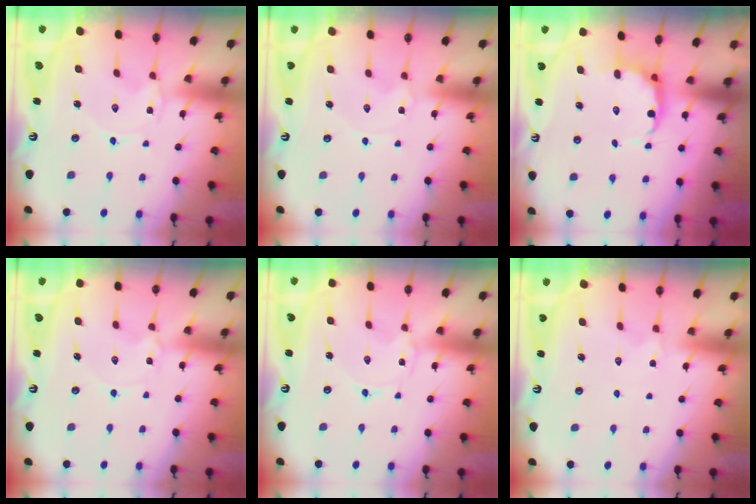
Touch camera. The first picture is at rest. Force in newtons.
{"total": 1.8, "press": 1.8, "slide": 0.2}
{"total": 6.8, "press": 6.3, "slide": 2.6}
{"total": 1.1, "press": 1.1, "slide": 0.2}
{"total": 0.5, "press": 0.4, "slide": 0.2}
{"total": 1.1, "press": 0.9, "slide": 0.6}